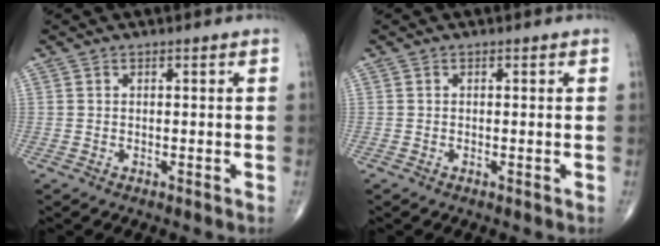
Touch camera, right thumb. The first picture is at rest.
{"total": 0.0}